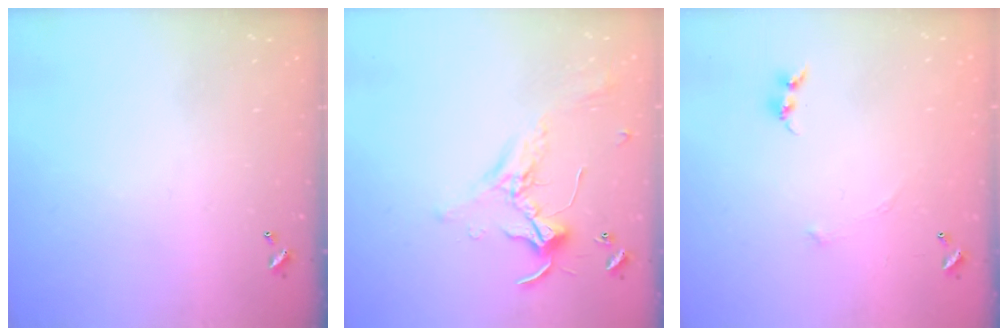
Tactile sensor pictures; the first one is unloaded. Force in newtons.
{"total": 1.7, "press": 1.6, "slide": 0.2}
{"total": 4.8, "press": 4.7, "slide": 0.6}